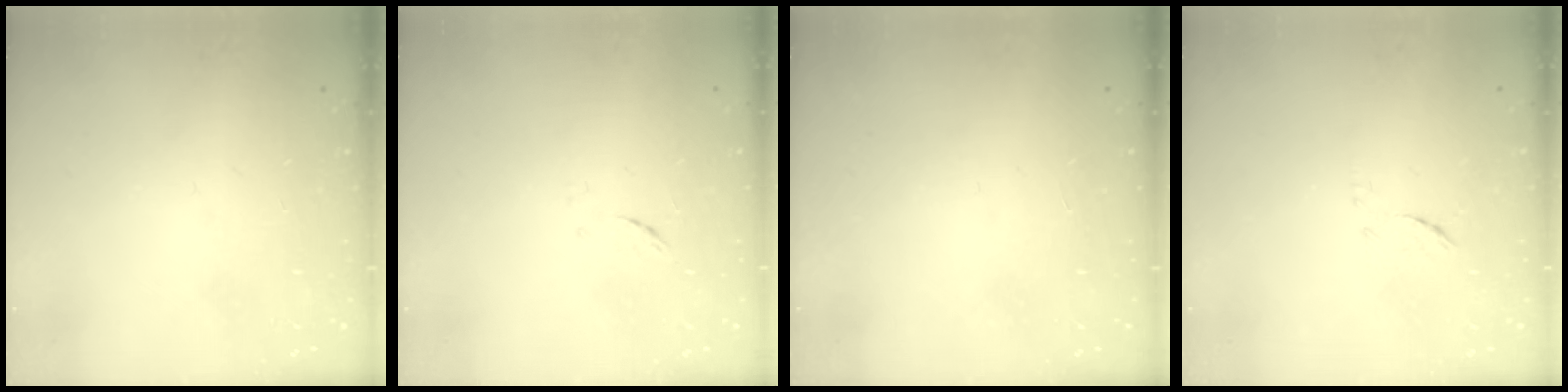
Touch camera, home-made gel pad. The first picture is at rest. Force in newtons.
{"total": 4.8, "press": 4.6, "slide": 1.3}
{"total": 1.7, "press": 1.7, "slide": 0.1}
{"total": 6.1, "press": 6.1, "slide": 0.3}